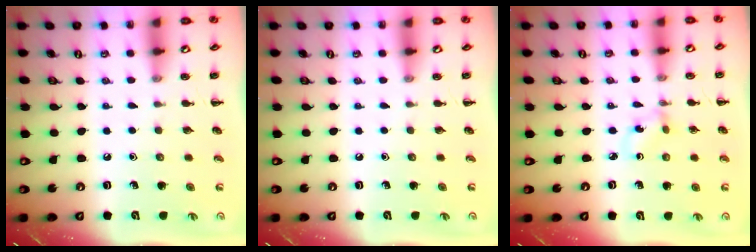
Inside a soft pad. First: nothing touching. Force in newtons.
{"total": 0.0}
{"total": 1.7, "press": 1.6, "slide": 0.7}